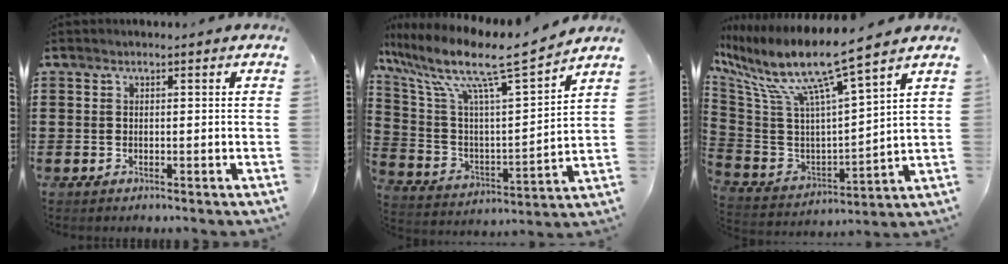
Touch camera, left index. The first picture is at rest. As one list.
[{"total": 11.3, "force": [8.6, 1.2, 7.2], "torque": [-0.174, -0.057, 0.134]}, {"total": 11.2, "force": [7.9, 0.7, 7.9], "torque": [-0.181, -0.058, 0.126]}]